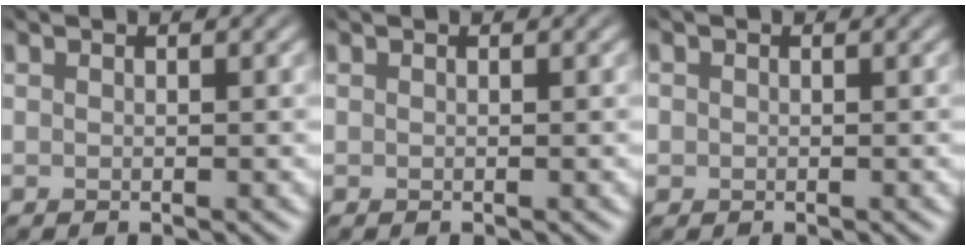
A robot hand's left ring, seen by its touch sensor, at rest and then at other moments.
{"total": 0.0}
{"total": 0.6, "force": [-0.3, 0.0, -0.5], "torque": [-0.001, -0.003, 0.007]}